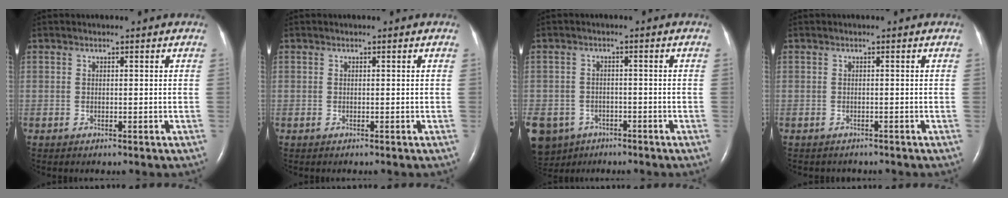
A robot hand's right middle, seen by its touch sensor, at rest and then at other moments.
{"total": 0.0}
{"total": 10.8, "force": [-6.6, 8.1, 2.8], "torque": [-0.086, -0.005, -0.095]}
{"total": 2.2, "force": [-2.0, 0.9, 0.5], "torque": [-0.011, -0.004, -0.023]}